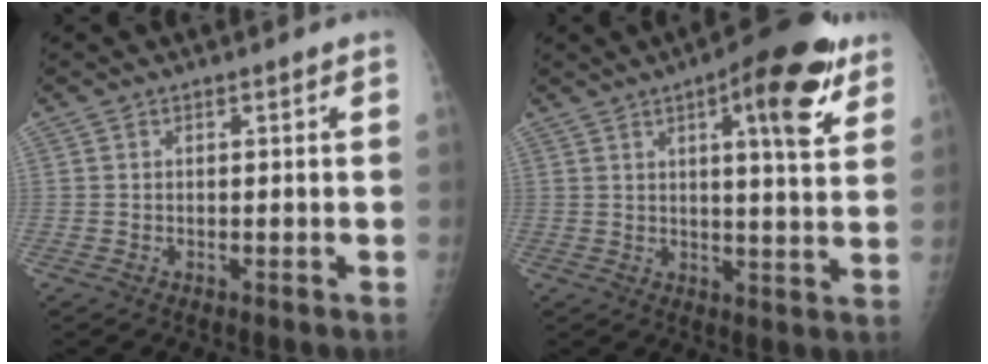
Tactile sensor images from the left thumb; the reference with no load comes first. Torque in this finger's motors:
{"motor_torque": [0.21, 0.42, -0.09, -0.20, 0.15]}